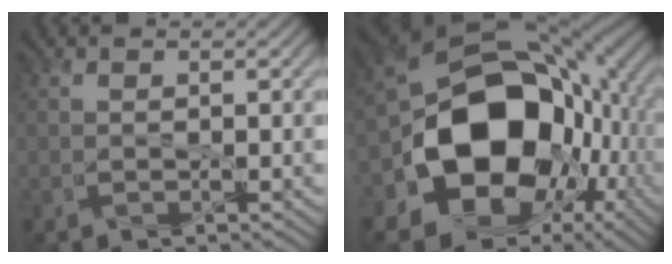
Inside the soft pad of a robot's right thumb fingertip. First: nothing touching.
{"total": 19.8, "force": [-2.2, 15.3, 12.4], "torque": [-0.217, -0.031, -0.025]}